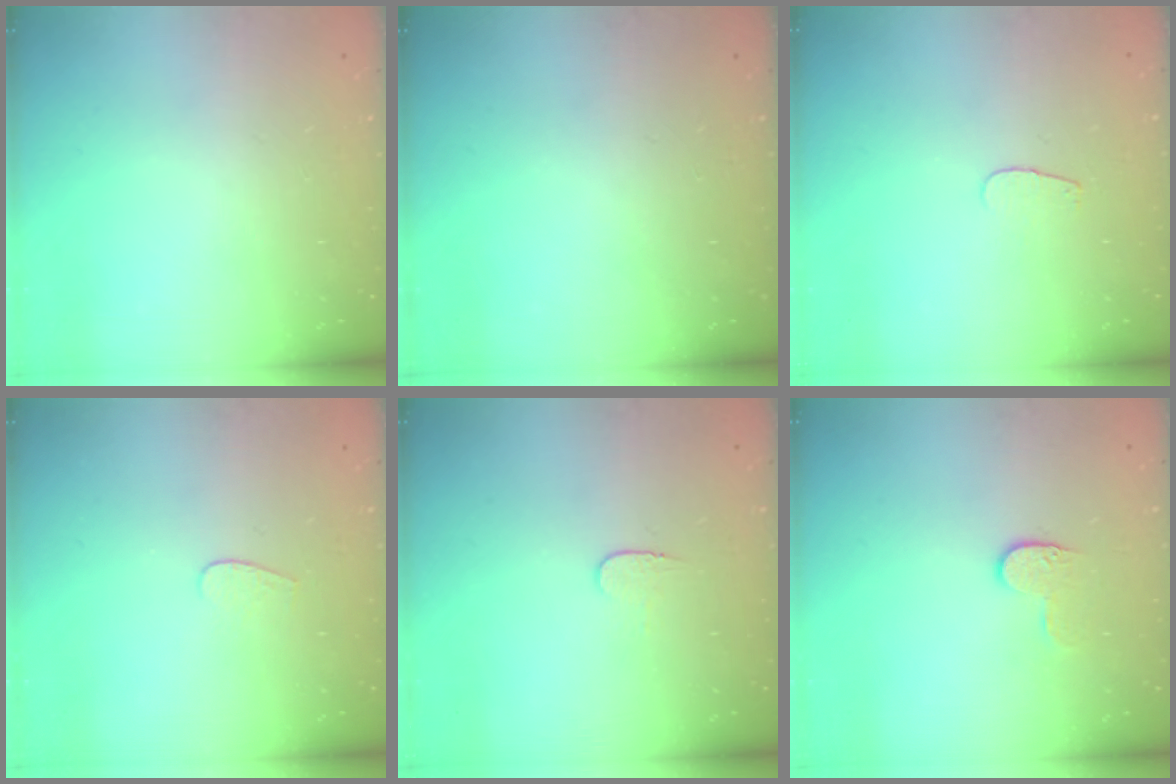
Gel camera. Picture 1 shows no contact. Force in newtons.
{"total": 0.0}
{"total": 2.8, "press": 2.8, "slide": 0.2}
{"total": 3.5, "press": 3.5, "slide": 0.3}
{"total": 4.0, "press": 4.0, "slide": 0.4}
{"total": 5.8, "press": 5.8, "slide": 0.6}